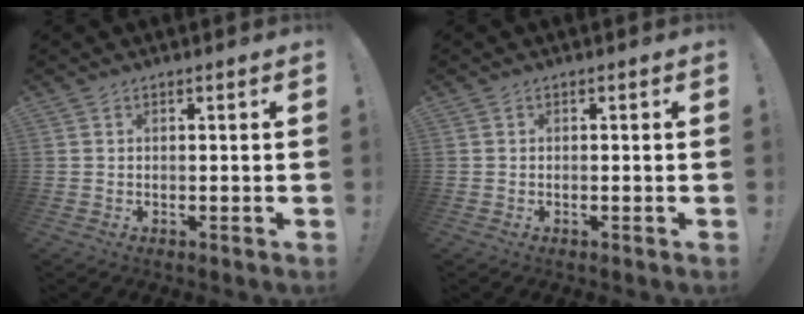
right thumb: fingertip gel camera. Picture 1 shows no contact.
{"total": 0.0}